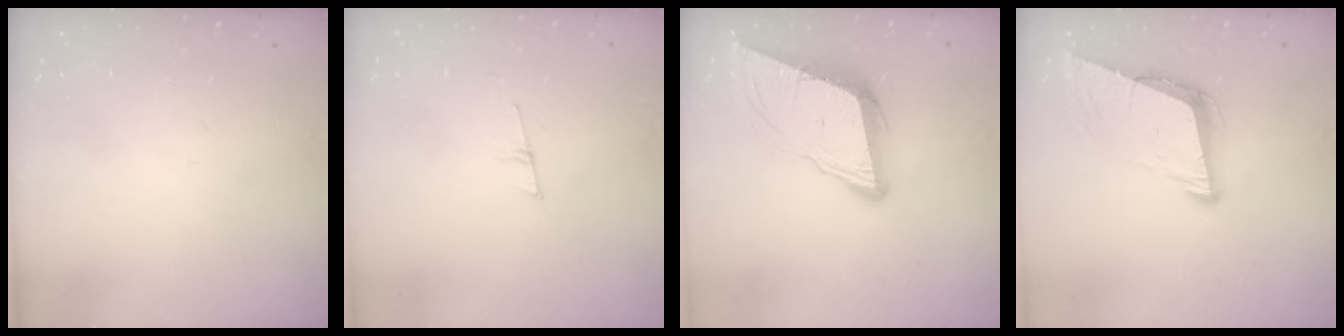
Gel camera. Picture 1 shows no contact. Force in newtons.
{"total": 5.3, "press": 4.5, "slide": 2.9}
{"total": 10.5, "press": 9.9, "slide": 3.6}
{"total": 9.1, "press": 8.4, "slide": 3.5}